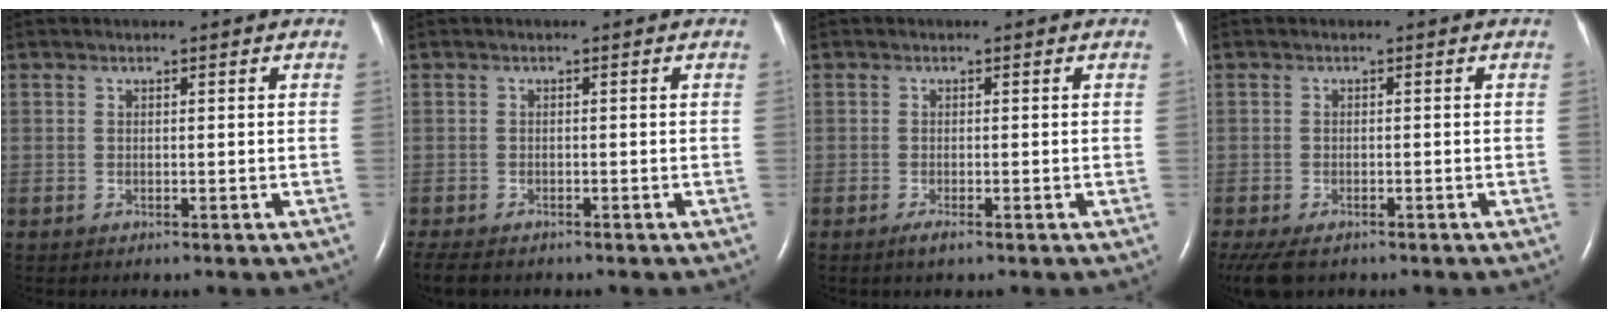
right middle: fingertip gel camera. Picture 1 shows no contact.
{"total": 5.1, "force": [-4.1, 2.0, 2.4], "torque": [-0.041, -0.012, -0.063]}
{"total": 1.3, "force": [-0.8, 0.1, 1.0], "torque": [-0.025, -0.005, -0.017]}
{"total": 6.9, "force": [-4.8, 3.3, 3.7], "torque": [-0.082, -0.013, -0.078]}